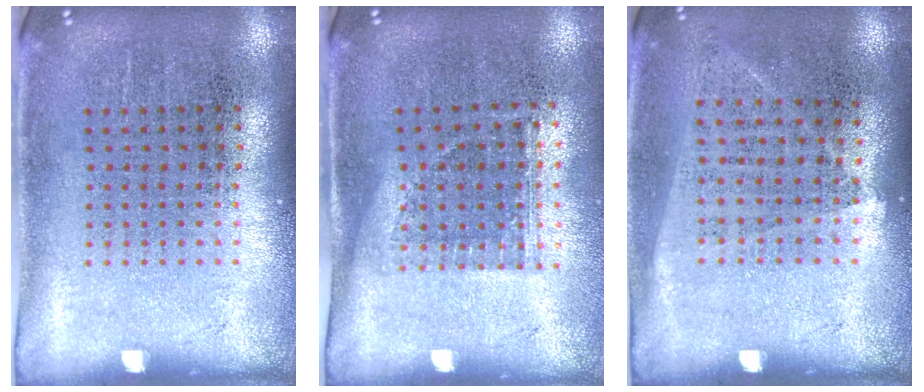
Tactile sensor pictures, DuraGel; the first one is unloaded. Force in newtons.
{"total": 1.1, "press": 0.9, "slide": 0.7}
{"total": 1.0, "press": 0.8, "slide": 0.5}